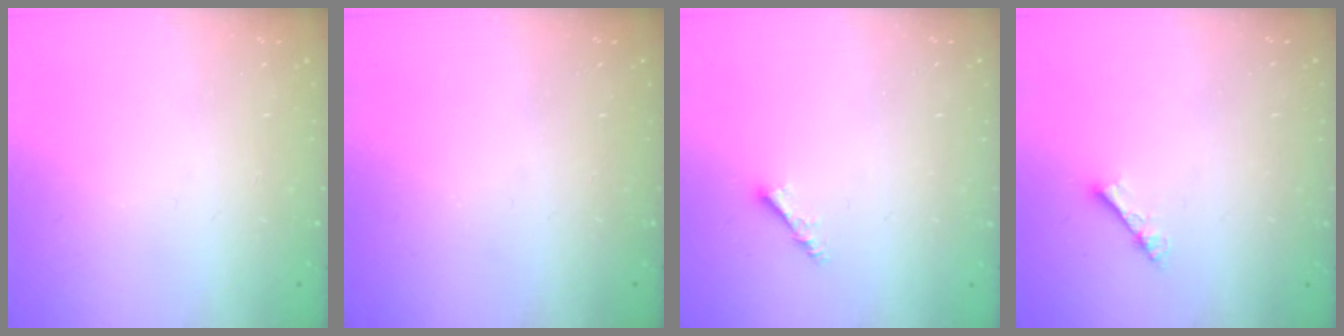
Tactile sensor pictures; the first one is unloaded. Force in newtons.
{"total": 0.0}
{"total": 3.0, "press": 2.9, "slide": 0.6}
{"total": 2.3, "press": 2.3, "slide": 0.3}